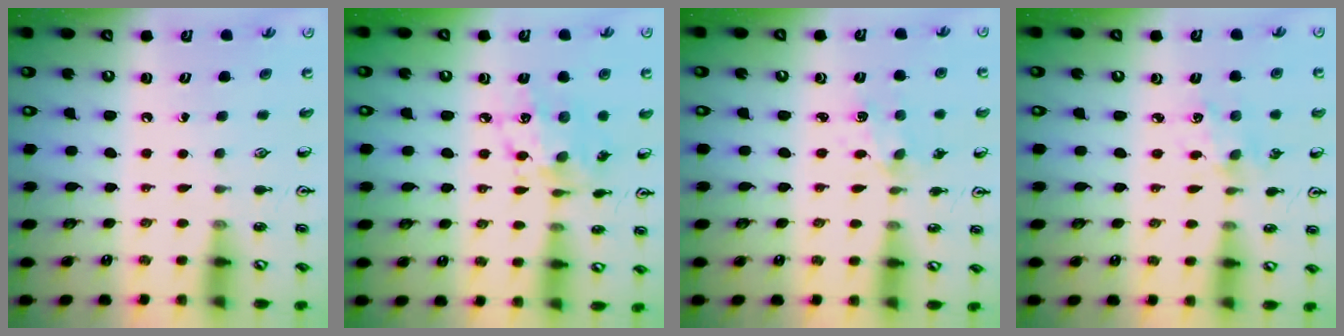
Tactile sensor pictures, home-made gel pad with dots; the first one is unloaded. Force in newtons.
{"total": 10.4, "press": 10.3, "slide": 0.7}
{"total": 1.7, "press": 1.6, "slide": 0.5}
{"total": 2.9, "press": 2.8, "slide": 0.4}